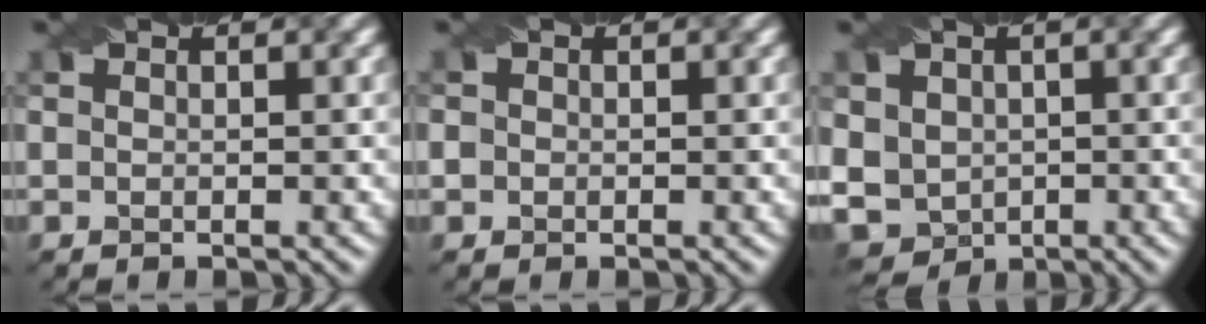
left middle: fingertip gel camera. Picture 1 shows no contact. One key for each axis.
{"total": 1.3, "fx": -0.8, "fy": -0.2, "fz": -0.9, "tx": -0.001, "ty": -0.001, "tz": 0.011}
{"total": 4.2, "fx": -0.6, "fy": 3.9, "fz": 1.4, "tx": -0.062, "ty": -0.001, "tz": 0.012}